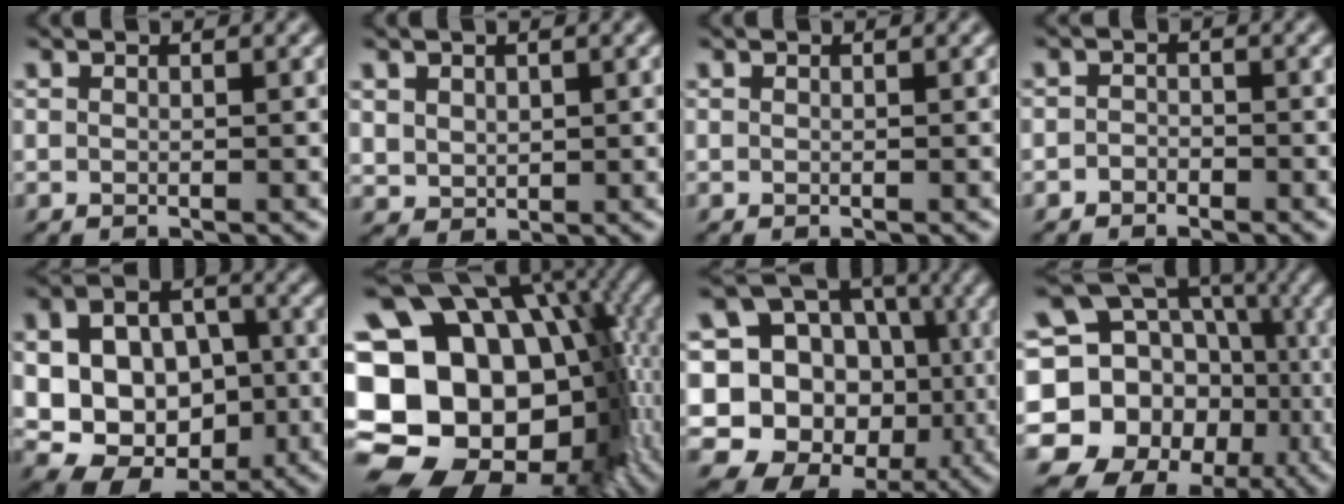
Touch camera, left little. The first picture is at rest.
{"total": 1.5, "force": [0.6, 1.3, 0.5], "torque": [-0.022, -0.005, 0.016]}
{"total": 0.0}
{"total": 1.1, "force": [-0.8, 0.8, 0.1], "torque": [0.012, 0.002, -0.022]}
{"total": 13.4, "force": [-0.2, 10.7, 8.0], "torque": [-0.142, 0.014, -0.001]}
{"total": 22.9, "force": [-3.5, 18.5, 13.0], "torque": [-0.209, 0.014, -0.089]}
{"total": 15.7, "force": [-1.3, 14.1, 6.7], "torque": [-0.173, 0.025, -0.017]}
{"total": 19.3, "force": [-2.5, 17.1, 8.6], "torque": [-0.184, 0.003, -0.050]}